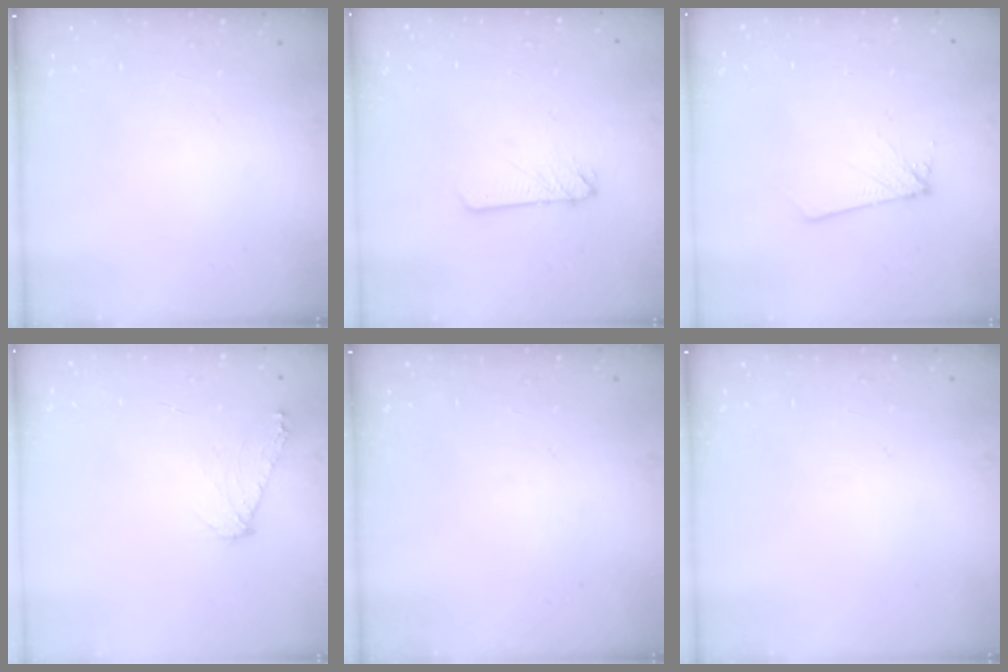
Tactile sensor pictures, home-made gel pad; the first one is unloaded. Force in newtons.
{"total": 3.0, "press": 3.0, "slide": 0.2}
{"total": 1.7, "press": 1.7, "slide": 0.1}
{"total": 6.6, "press": 6.6, "slide": 0.9}
{"total": 0.0}
{"total": 0.0}